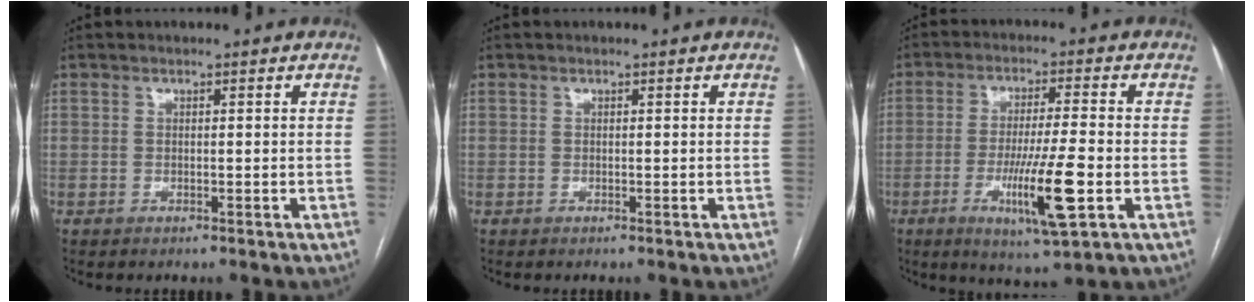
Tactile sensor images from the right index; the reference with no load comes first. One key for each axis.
{"total": 0.0}
{"total": 11.3, "fx": -3.5, "fy": 0.4, "fz": 10.8, "tx": -0.192, "ty": -0.022, "tz": -0.059}